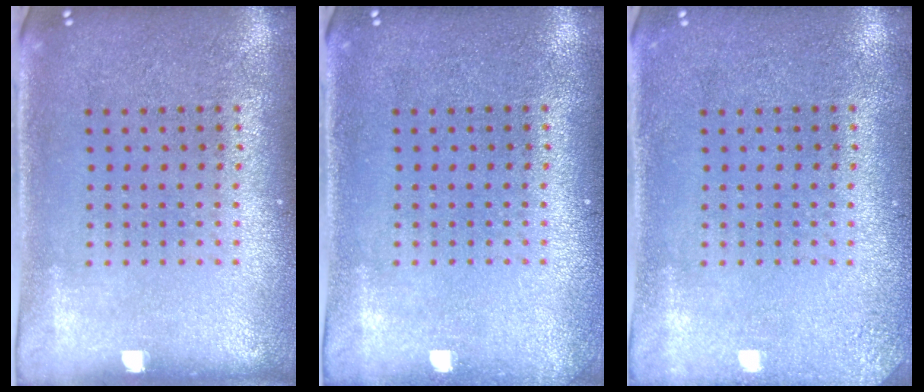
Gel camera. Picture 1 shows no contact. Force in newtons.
{"total": 0.7, "press": 0.7, "slide": 0.0}
{"total": 1.6, "press": 1.6, "slide": 0.2}